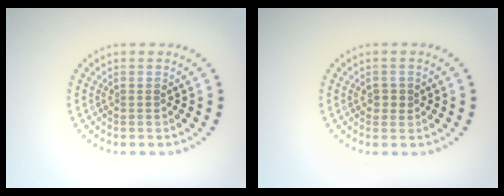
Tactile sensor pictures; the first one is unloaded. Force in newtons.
{"total": 1.2, "press": 1.1, "slide": 0.3}